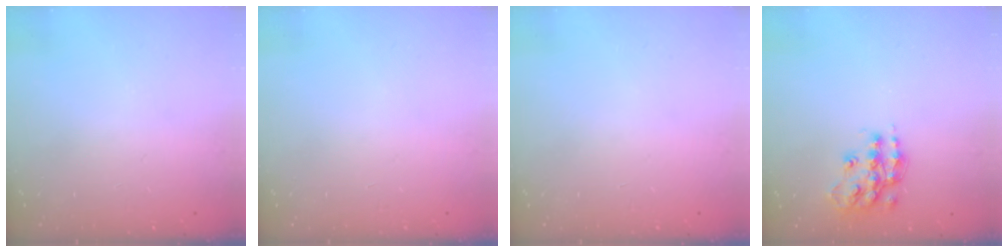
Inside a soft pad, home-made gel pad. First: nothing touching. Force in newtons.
{"total": 0.0}
{"total": 0.0}
{"total": 13.4, "press": 13.4, "slide": 0.9}